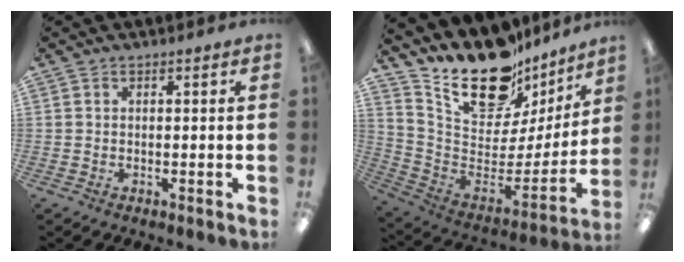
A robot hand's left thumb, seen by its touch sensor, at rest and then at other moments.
{"total": 22.2, "force": [17.1, 10.4, 9.6], "torque": [-0.152, -0.125, 0.307]}